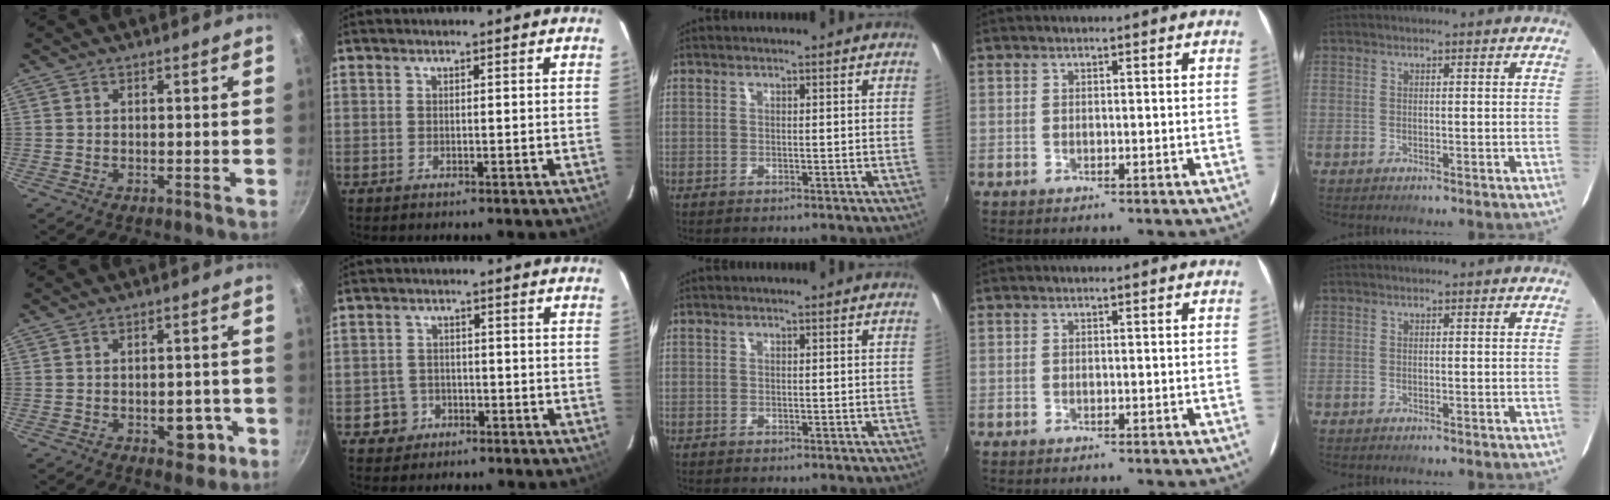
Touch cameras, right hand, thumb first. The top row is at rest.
{"thumb": {"total": 5.7, "force": [-2.0, 3.6, 4.0], "torque": [-0.022, 0.012, -0.017]}, "index": {"total": 4.1, "force": [-1.9, 3.6, 0.0], "torque": [-0.009, 0.017, -0.029]}}